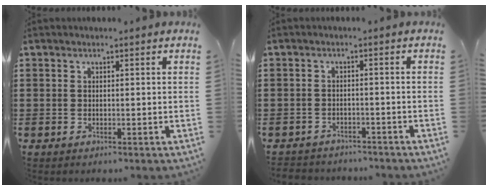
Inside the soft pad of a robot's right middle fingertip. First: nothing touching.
{"total": 2.3, "force": [-2.2, 0.5, -0.4], "torque": [-0.001, 0.000, -0.052]}